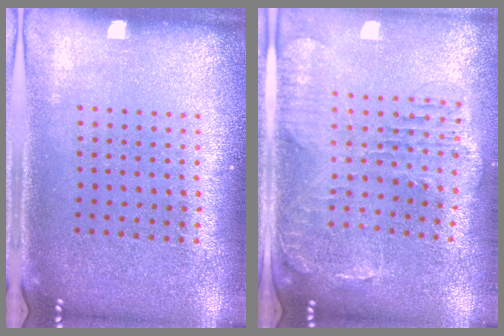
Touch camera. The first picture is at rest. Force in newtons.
{"total": 1.5, "press": 1.4, "slide": 0.4}